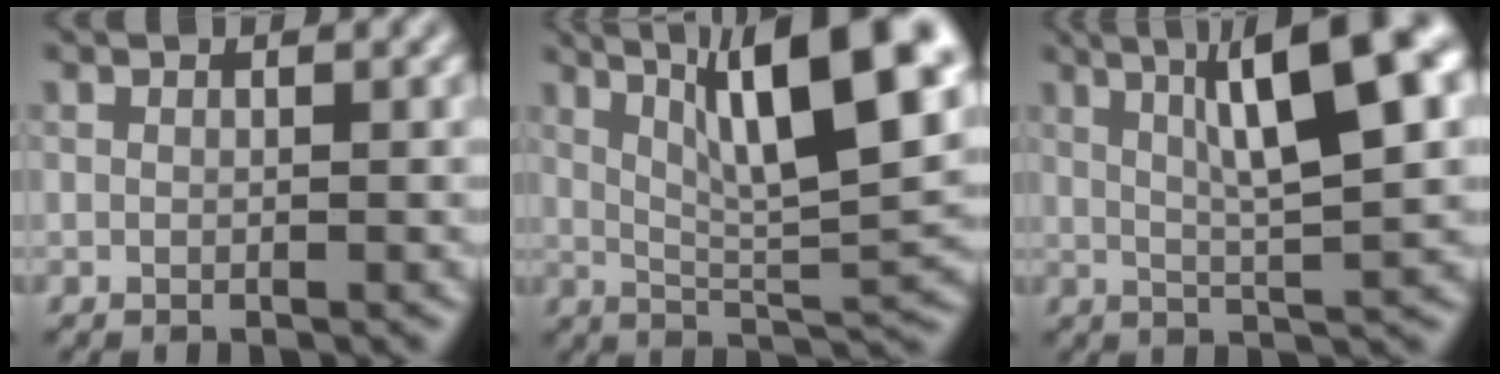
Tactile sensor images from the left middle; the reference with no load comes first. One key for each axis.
{"total": 12.7, "fx": 5.5, "fy": 2.9, "fz": 11.1, "tx": -0.167, "ty": 0.013, "tz": 0.094}
{"total": 10.3, "fx": 3.7, "fy": 2.0, "fz": 9.4, "tx": -0.128, "ty": 0.020, "tz": 0.056}